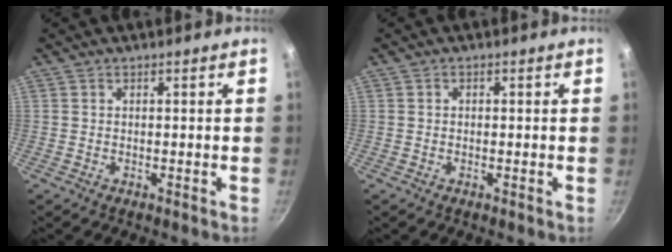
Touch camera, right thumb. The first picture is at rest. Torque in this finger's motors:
{"motor_torque": [-0.20, -0.16, -0.12, 0.08, -0.07]}